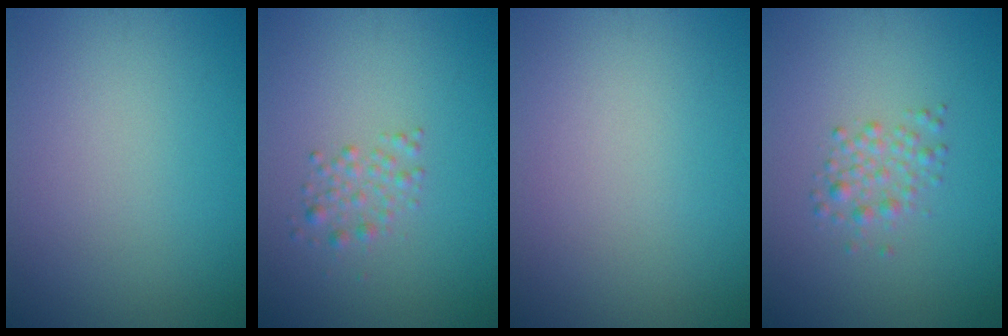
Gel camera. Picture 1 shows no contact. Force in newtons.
{"total": 1.5, "press": 1.5, "slide": 0.0}
{"total": 0.0}
{"total": 1.8, "press": 1.8, "slide": 0.0}